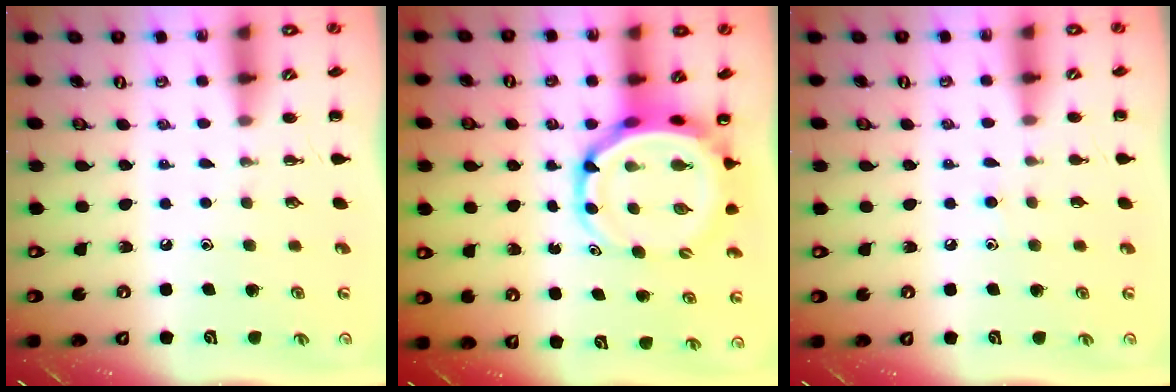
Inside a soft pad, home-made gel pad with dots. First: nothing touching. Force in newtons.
{"total": 7.2, "press": 6.9, "slide": 2.2}
{"total": 4.9, "press": 4.5, "slide": 1.8}